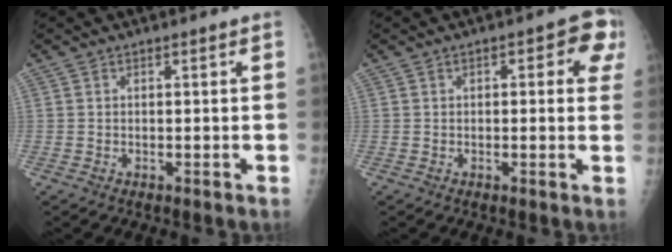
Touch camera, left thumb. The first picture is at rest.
{"total": 6.3, "force": [1.8, 2.8, 5.3], "torque": [-0.029, 0.005, 0.012]}